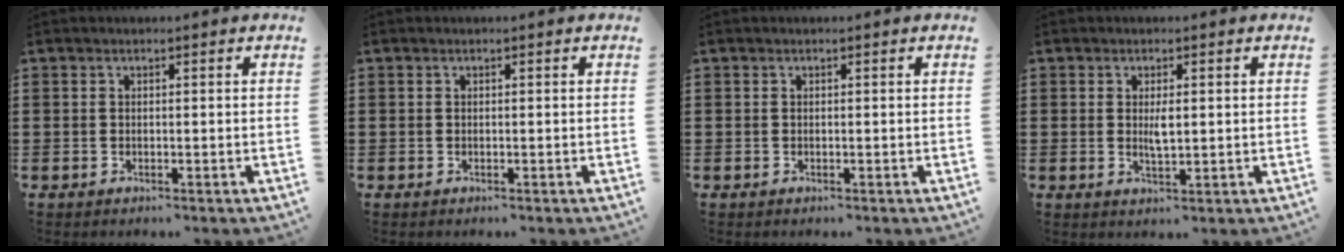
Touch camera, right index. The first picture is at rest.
{"total": 0.0}
{"total": 0.0}
{"total": 2.7, "force": [0.3, 0.9, 2.5], "torque": [-0.049, 0.002, 0.005]}